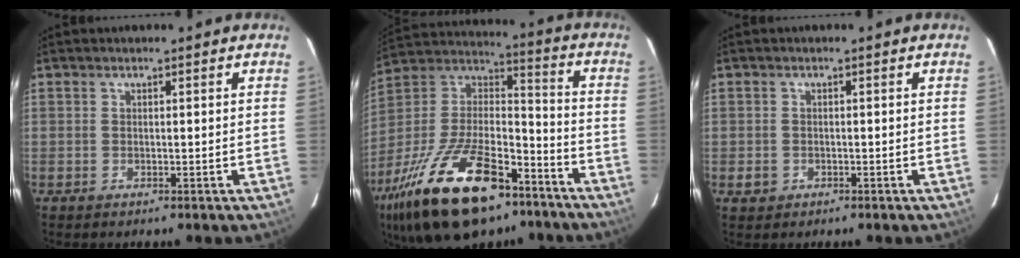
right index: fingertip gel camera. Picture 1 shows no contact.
{"total": 29.2, "force": [-18.1, 12.8, 19.1], "torque": [-0.376, -0.012, -0.292]}
{"total": 2.2, "force": [-0.8, 2.0, 0.4], "torque": [-0.009, 0.001, -0.009]}